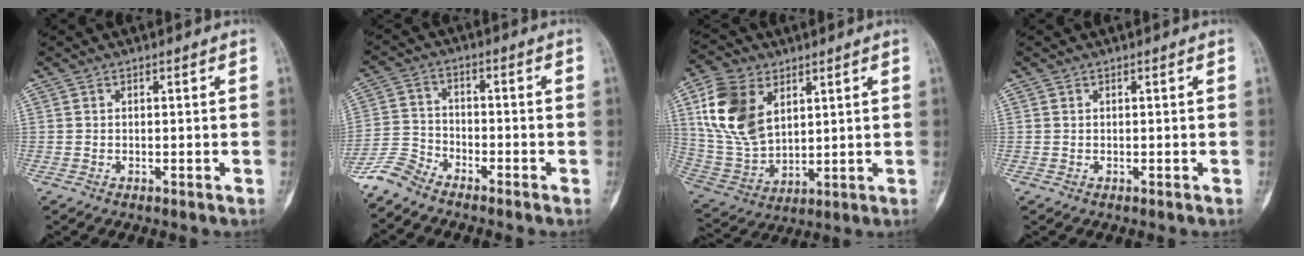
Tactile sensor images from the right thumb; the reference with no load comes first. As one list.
[{"total": 5.5, "force": [-5.1, 1.7, 1.1], "torque": [-0.025, 0.016, -0.115]}, {"total": 15.5, "force": [5.7, 10.0, 10.4], "torque": [-0.197, -0.018, 0.125]}, {"total": 0.0}]